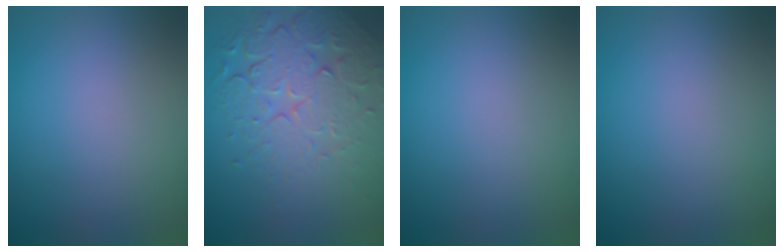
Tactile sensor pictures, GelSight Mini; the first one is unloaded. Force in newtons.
{"total": 6.9, "press": 5.2, "slide": 4.6}
{"total": 0.0}
{"total": 0.0}